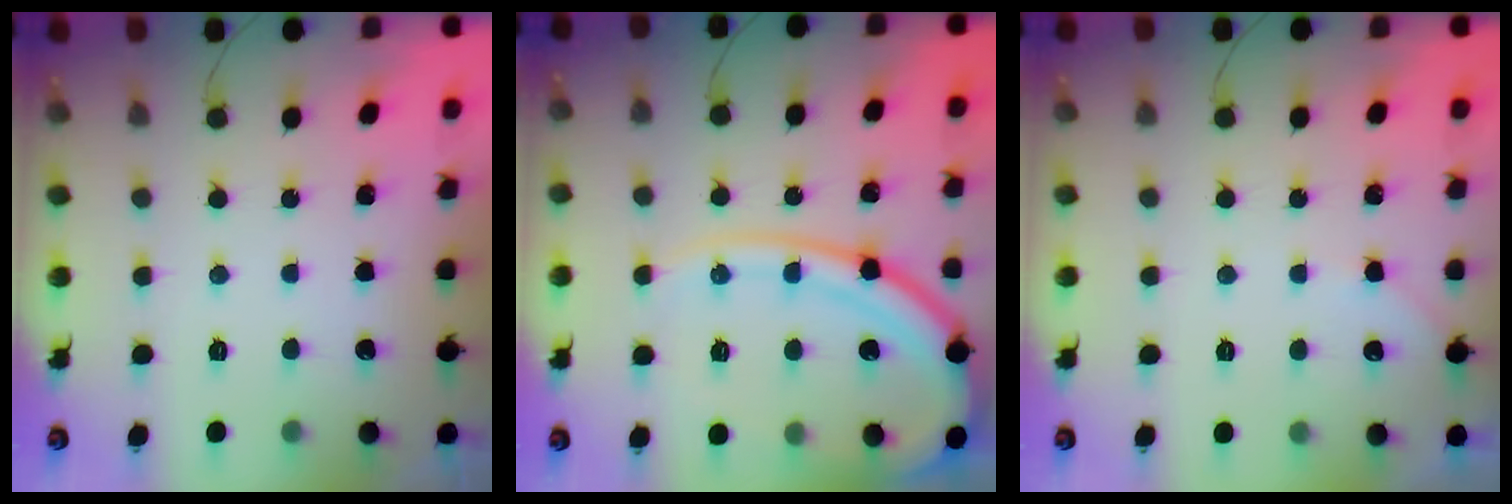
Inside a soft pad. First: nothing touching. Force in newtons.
{"total": 16.3, "press": 16.2, "slide": 1.9}
{"total": 3.5, "press": 3.4, "slide": 0.6}